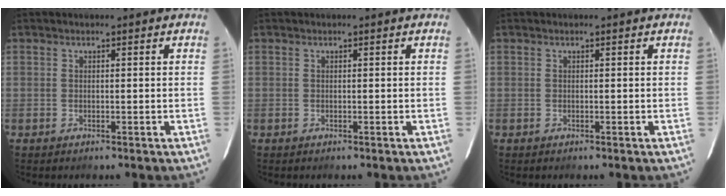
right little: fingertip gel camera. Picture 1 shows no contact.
{"total": 0.0}
{"total": 0.0}